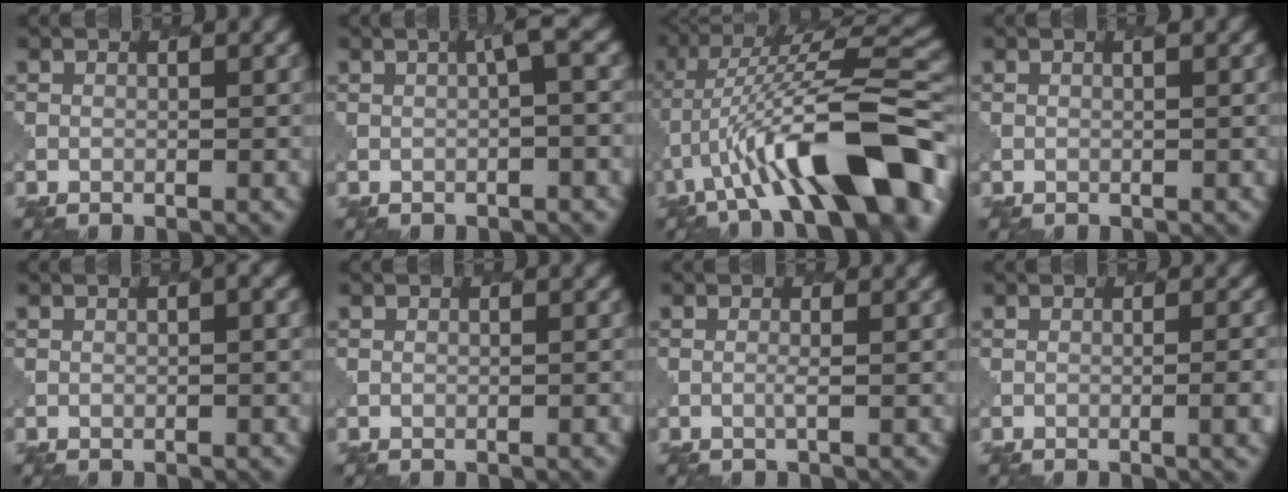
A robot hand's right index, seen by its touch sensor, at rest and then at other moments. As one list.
[{"total": 2.3, "force": [0.1, 0.3, 2.3], "torque": [-0.026, 0.013, -0.001]}, {"total": 13.2, "force": [-4.3, 3.3, 12.0], "torque": [-0.197, 0.021, -0.057]}, {"total": 0.6, "force": [0.2, 0.1, 0.5], "torque": [-0.004, 0.003, 0.003]}, {"total": 0.7, "force": [-0.1, 0.0, 0.7], "torque": [-0.009, 0.002, 0.000]}, {"total": 0.6, "force": [-0.1, 0.2, 0.6], "torque": [-0.001, -0.001, -0.005]}, {"total": 0.6, "force": [0.1, 0.1, 0.6], "torque": [-0.007, 0.002, -0.003]}, {"total": 3.1, "force": [-0.7, 0.9, 2.8], "torque": [-0.026, 0.005, -0.013]}]